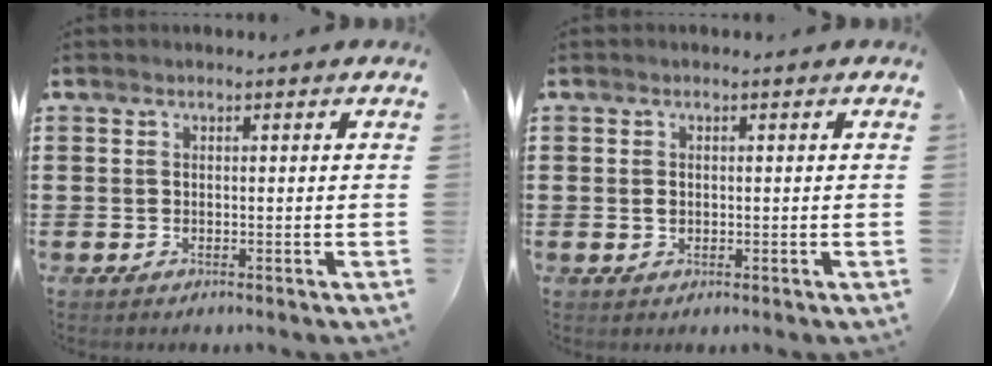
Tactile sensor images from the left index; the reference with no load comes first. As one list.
[{"total": 0.9, "force": [0.0, 0.7, 0.6], "torque": [-0.014, 0.003, -0.002]}]